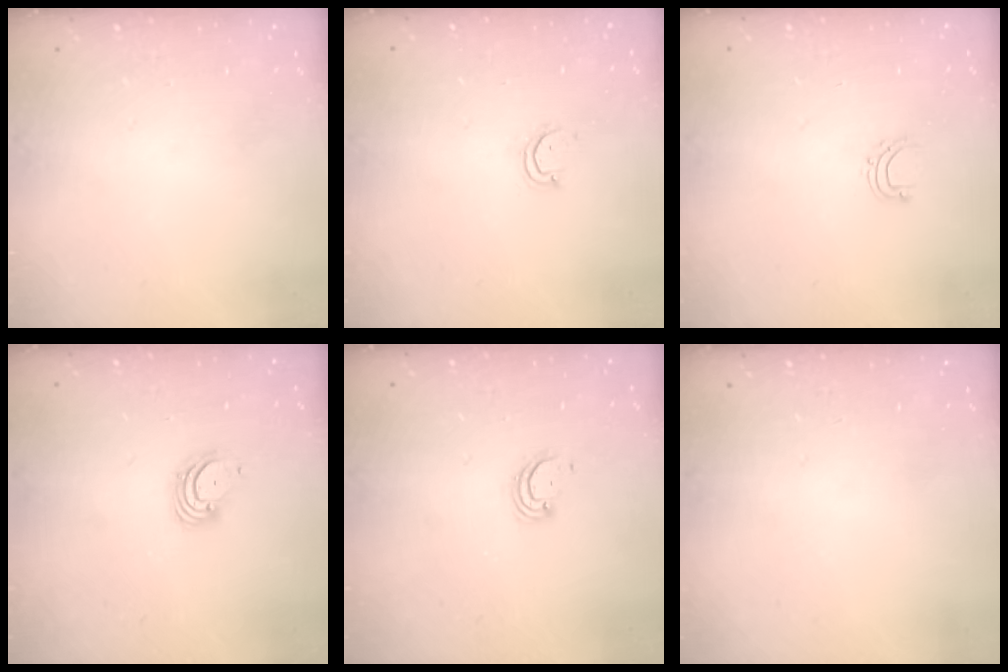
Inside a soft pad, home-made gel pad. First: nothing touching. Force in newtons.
{"total": 2.9, "press": 2.9, "slide": 0.3}
{"total": 4.5, "press": 4.5, "slide": 0.3}
{"total": 3.4, "press": 3.4, "slide": 0.1}
{"total": 2.6, "press": 2.6, "slide": 0.1}
{"total": 0.0}